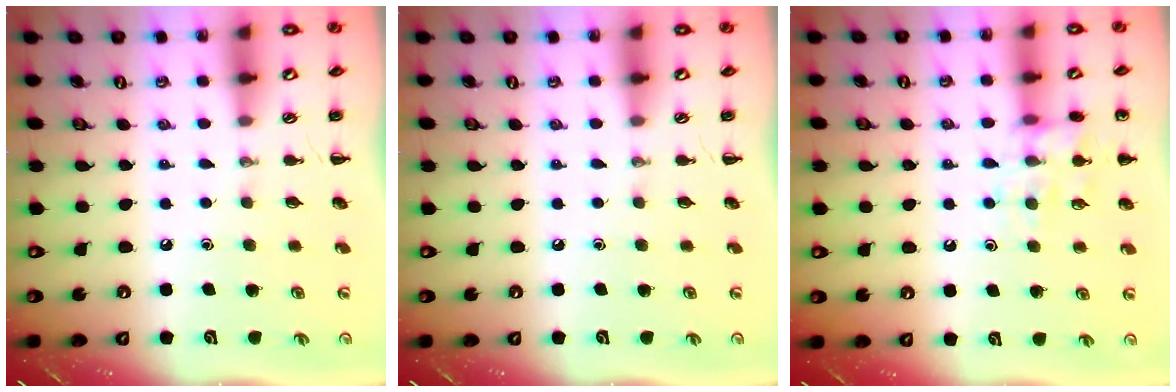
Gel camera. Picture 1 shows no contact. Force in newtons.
{"total": 0.0}
{"total": 13.3, "press": 13.2, "slide": 1.7}